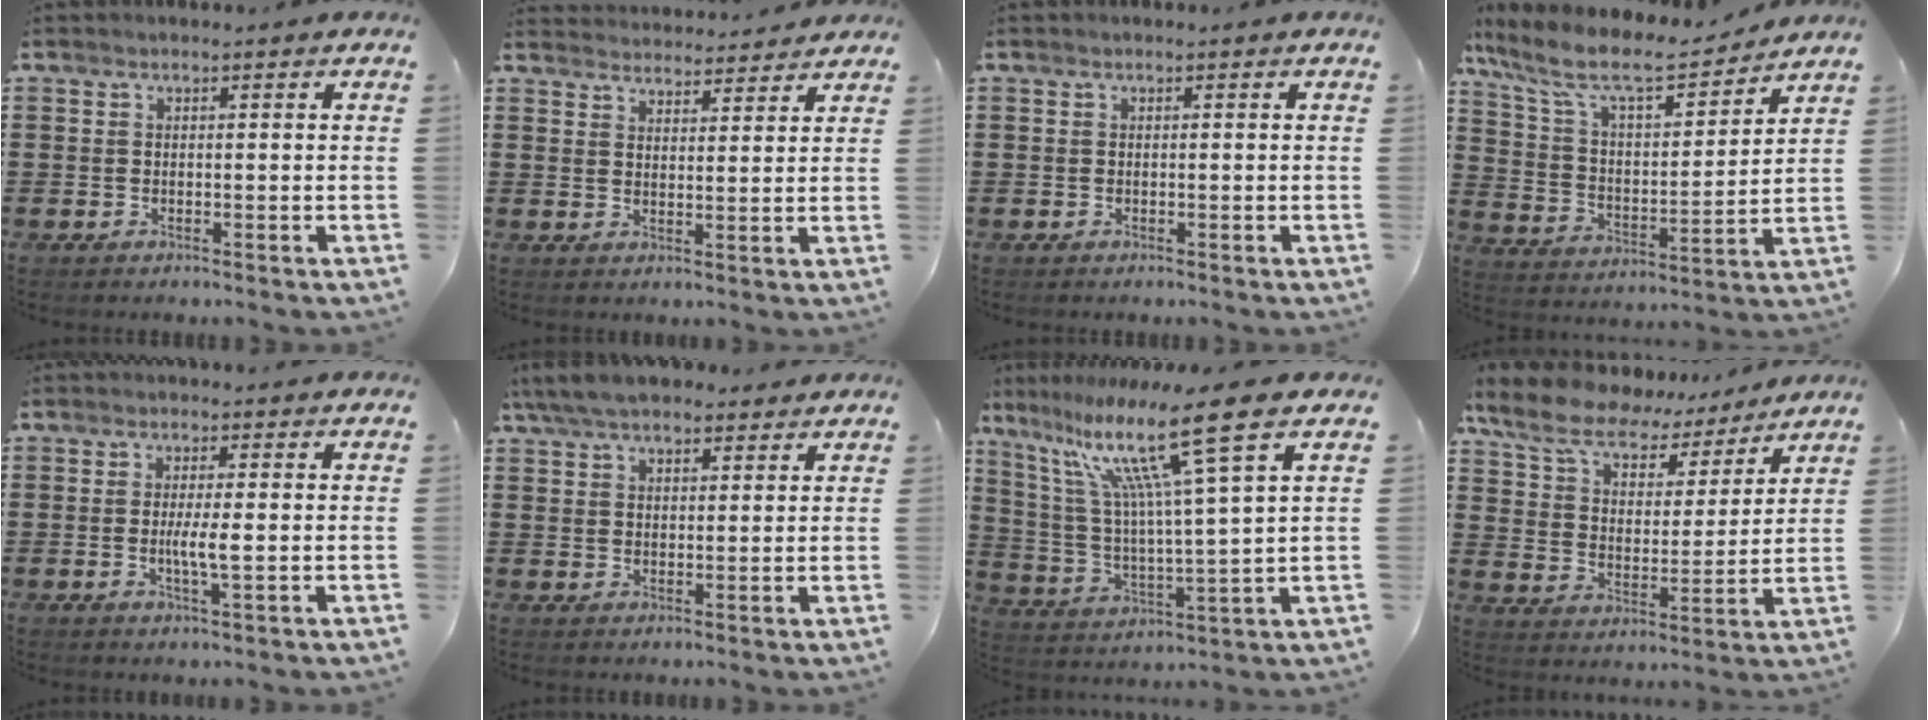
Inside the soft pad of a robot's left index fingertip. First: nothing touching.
{"total": 3.6, "force": [3.6, 0.2, 0.0], "torque": [-0.013, -0.017, 0.065]}
{"total": 0.0}
{"total": 9.6, "force": [7.9, 2.1, 5.1], "torque": [-0.131, -0.042, 0.132]}
{"total": 3.7, "force": [-0.1, 0.3, 3.7], "torque": [-0.072, -0.007, -0.006]}
{"total": 6.3, "force": [5.2, 2.0, 2.9], "torque": [-0.072, -0.002, 0.098]}
{"total": 15.4, "force": [9.7, 0.7, 11.9], "torque": [-0.247, -0.046, 0.149]}
{"total": 9.1, "force": [8.0, 2.8, 3.4], "torque": [-0.103, -0.037, 0.142]}